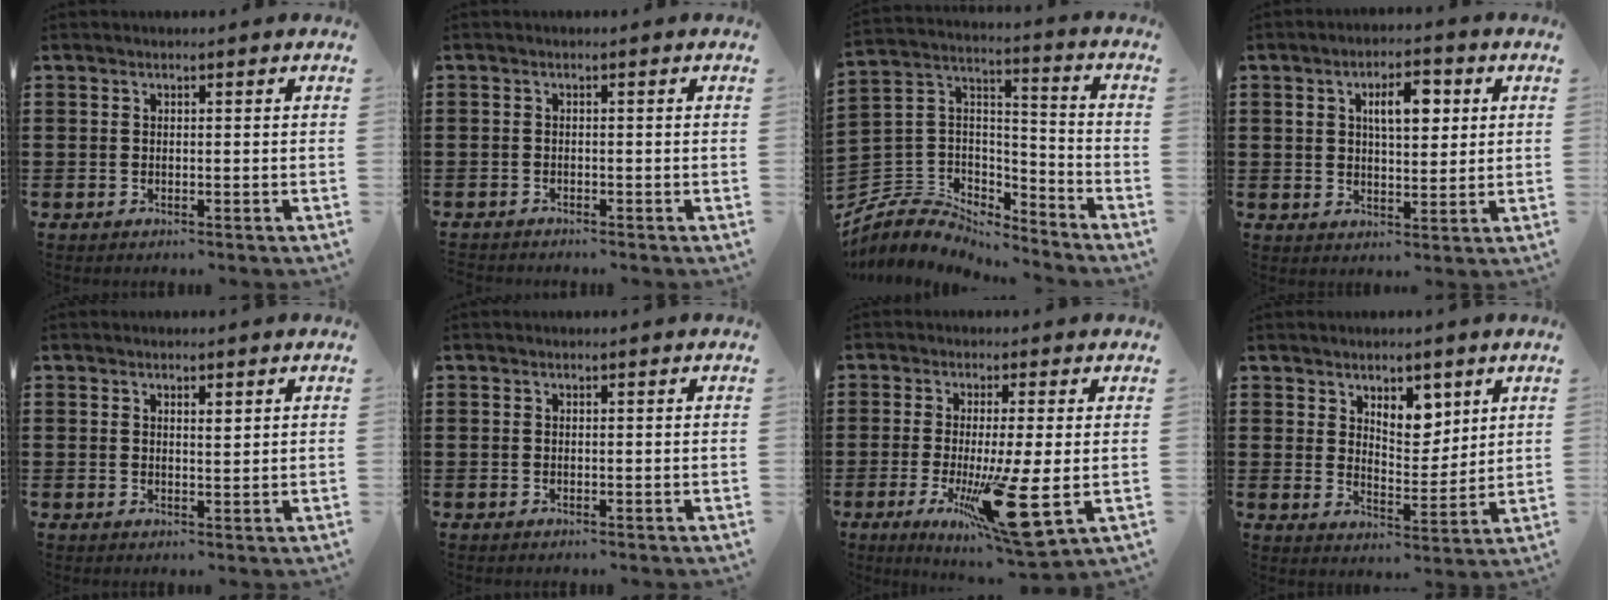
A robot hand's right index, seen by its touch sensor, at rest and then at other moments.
{"total": 0.9, "force": [-0.9, 0.0, -0.1], "torque": [-0.001, 0.001, -0.020]}
{"total": 5.4, "force": [-4.7, 2.8, 0.1], "torque": [-0.037, -0.015, -0.101]}
{"total": 6.4, "force": [2.1, 2.8, 5.3], "torque": [-0.089, 0.003, 0.028]}
{"total": 1.3, "force": [0.9, 0.4, 0.8], "torque": [-0.008, 0.001, 0.014]}
{"total": 0.0}
{"total": 14.0, "force": [-3.7, 1.7, 13.4], "torque": [-0.206, -0.036, -0.058]}
{"total": 5.5, "force": [4.0, 2.9, 2.4], "torque": [-0.044, -0.012, 0.070]}